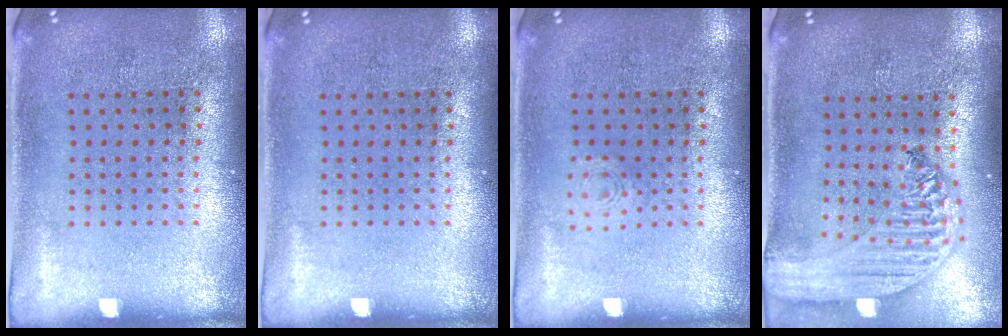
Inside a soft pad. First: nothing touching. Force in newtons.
{"total": 0.0}
{"total": 0.7, "press": 0.7, "slide": 0.1}
{"total": 2.9, "press": 2.3, "slide": 1.8}